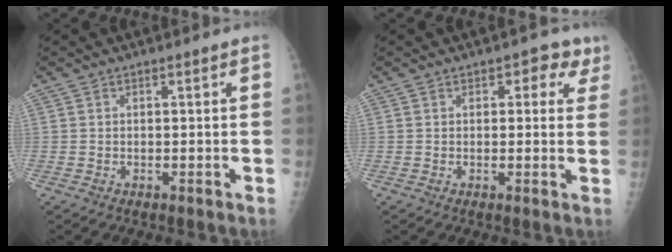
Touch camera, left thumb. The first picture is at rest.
{"total": 4.1, "force": [2.1, 2.8, 2.0], "torque": [0.020, -0.003, 0.015]}